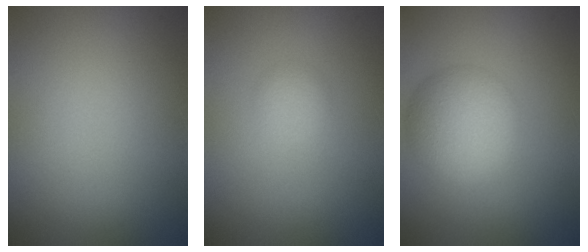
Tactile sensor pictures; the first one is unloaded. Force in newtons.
{"total": 1.4, "press": 1.4, "slide": 0.1}
{"total": 5.5, "press": 5.5, "slide": 0.0}